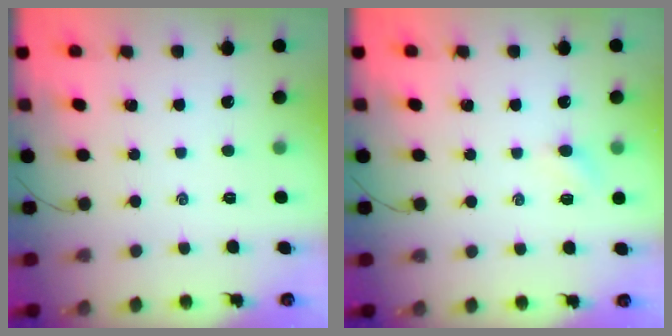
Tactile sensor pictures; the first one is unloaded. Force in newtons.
{"total": 3.1, "press": 2.9, "slide": 1.1}